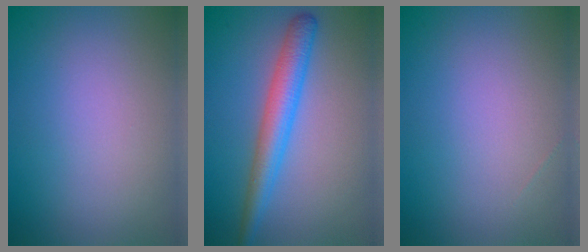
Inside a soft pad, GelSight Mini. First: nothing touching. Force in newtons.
{"total": 4.2, "press": 4.2, "slide": 0.1}
{"total": 0.0}